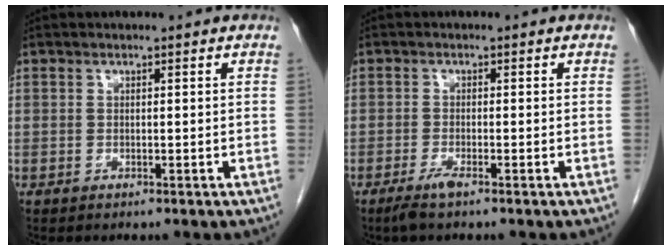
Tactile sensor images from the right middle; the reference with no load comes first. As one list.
[{"total": 2.1, "force": [-1.5, -0.1, 1.5], "torque": [-0.037, -0.006, -0.032]}]